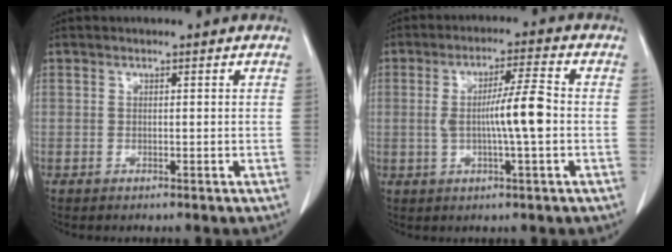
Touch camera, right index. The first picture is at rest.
{"total": 7.6, "force": [-0.6, 0.1, 7.6], "torque": [-0.133, 0.004, -0.011]}